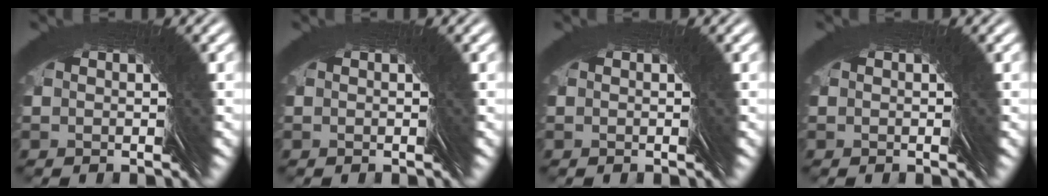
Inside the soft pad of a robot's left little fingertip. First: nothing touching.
{"total": 0.0}
{"total": 0.0}
{"total": 0.0}